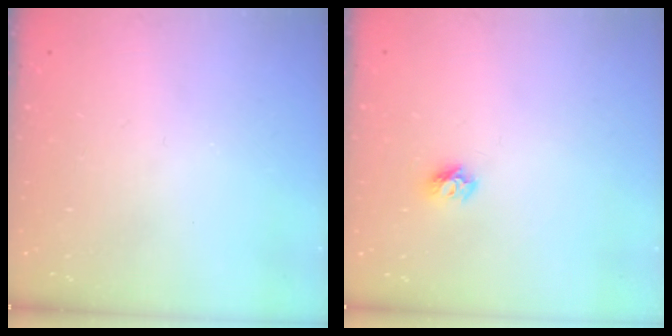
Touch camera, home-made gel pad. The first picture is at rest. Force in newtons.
{"total": 5.5, "press": 5.5, "slide": 0.3}